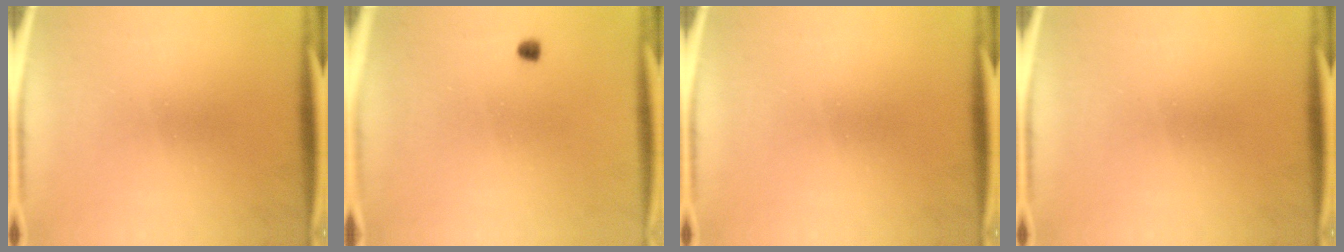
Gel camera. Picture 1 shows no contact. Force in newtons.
{"total": 1.0}
{"total": 0.0}
{"total": 0.0}